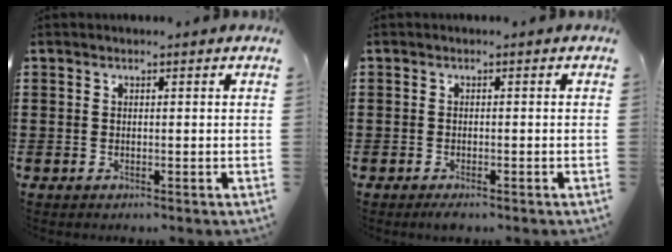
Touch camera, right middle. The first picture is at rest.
{"total": 0.8, "force": [-0.7, 0.1, 0.3], "torque": [-0.007, -0.005, -0.012]}